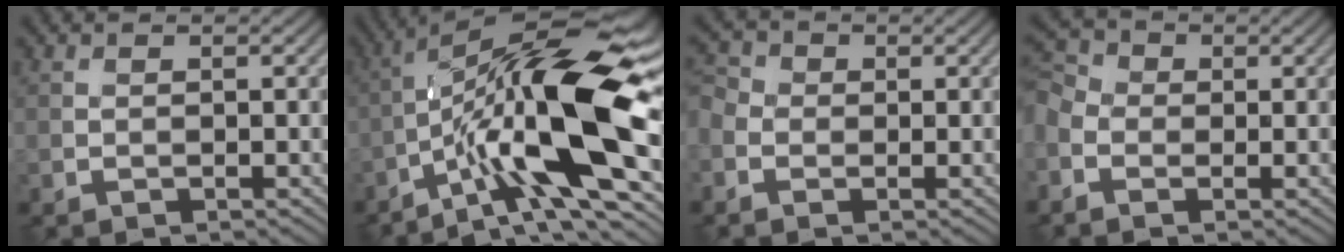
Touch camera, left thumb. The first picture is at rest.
{"total": 16.3, "force": [-3.7, 4.2, 15.3], "torque": [-0.252, 0.012, -0.069]}
{"total": 3.5, "force": [-1.1, 2.8, 1.7], "torque": [-0.045, 0.001, -0.028]}
{"total": 4.8, "force": [-1.3, 3.7, 2.8], "torque": [-0.081, -0.001, -0.034]}